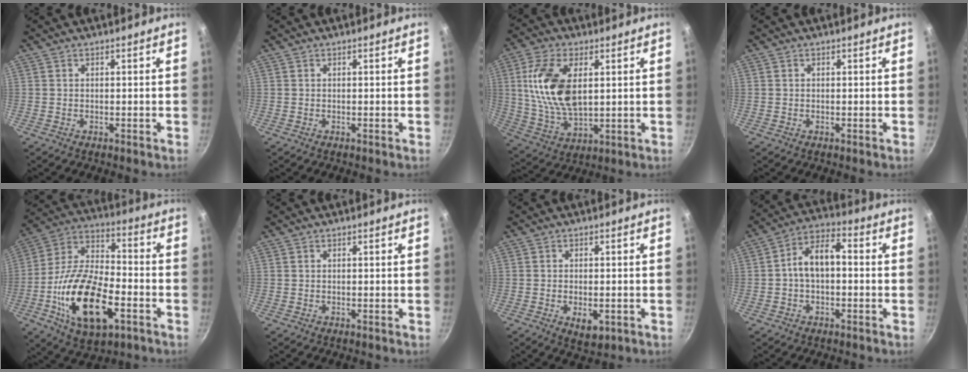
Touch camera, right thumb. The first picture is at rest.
{"total": 0.0}
{"total": 14.8, "force": [3.1, 8.0, 12.1], "torque": [-0.227, -0.012, 0.066]}
{"total": 0.0}
{"total": 22.0, "force": [-7.2, 10.9, 17.7], "torque": [-0.323, 0.029, -0.135]}
{"total": 0.0}
{"total": 4.8, "force": [-1.5, 2.6, 3.8], "torque": [-0.051, -0.002, -0.016]}
{"total": 8.7, "force": [-0.4, 5.1, 7.0], "torque": [-0.104, 0.041, -0.017]}